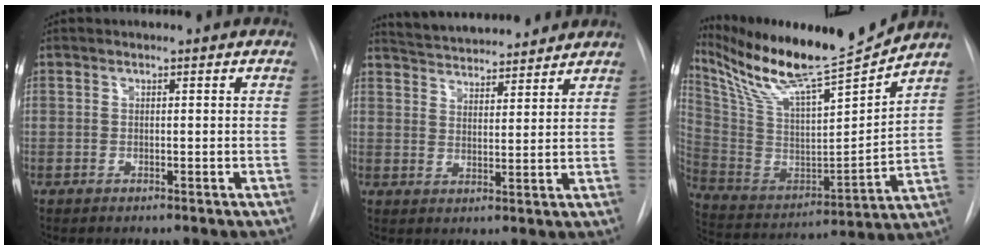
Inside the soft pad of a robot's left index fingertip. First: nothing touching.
{"total": 14.1, "force": [13.1, 2.7, 4.3], "torque": [-0.064, 0.025, 0.196]}
{"total": 19.1, "force": [17.1, 0.1, 8.5], "torque": [-0.170, -0.029, 0.302]}